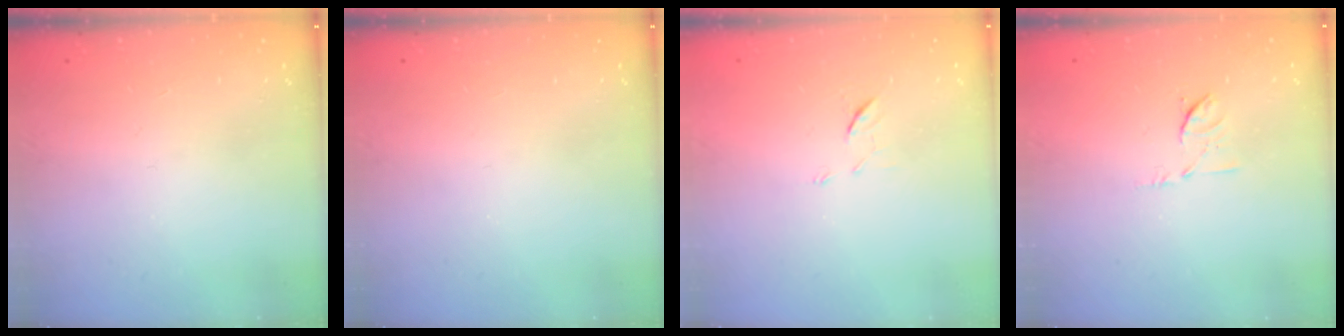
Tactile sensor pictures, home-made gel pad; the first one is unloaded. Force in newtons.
{"total": 0.0}
{"total": 5.8, "press": 5.7, "slide": 1.3}
{"total": 6.6, "press": 6.5, "slide": 1.1}